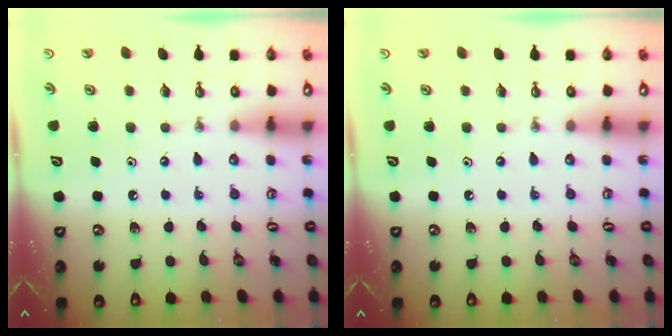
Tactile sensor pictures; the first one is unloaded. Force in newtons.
{"total": 0.0}